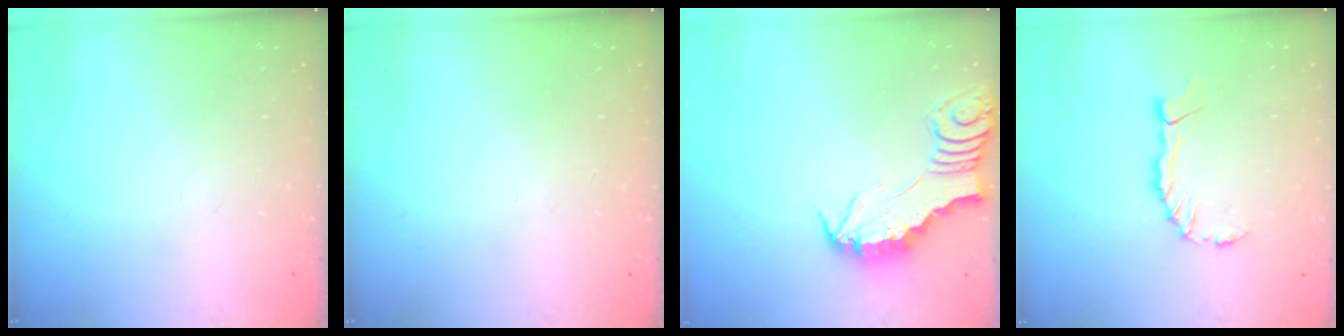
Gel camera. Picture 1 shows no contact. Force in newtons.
{"total": 1.6, "press": 1.6, "slide": 0.2}
{"total": 2.5, "press": 2.5, "slide": 0.2}
{"total": 3.8, "press": 3.8, "slide": 0.2}